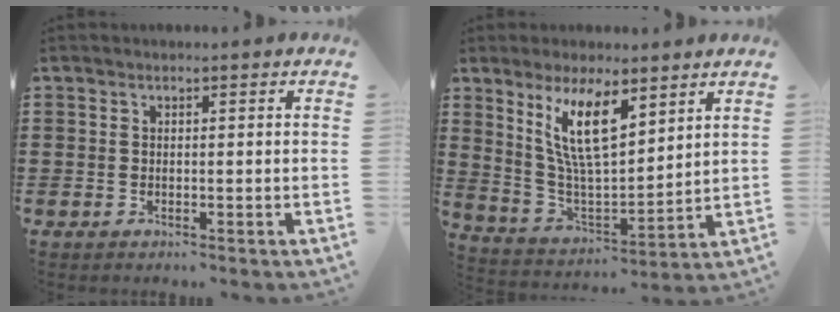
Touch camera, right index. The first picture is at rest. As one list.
[{"total": 10.7, "force": [5.6, 3.3, 8.5], "torque": [-0.184, -0.008, 0.101]}]